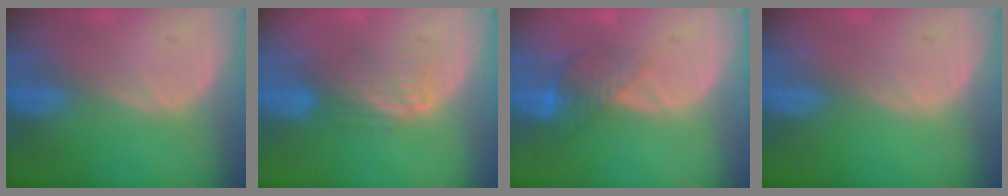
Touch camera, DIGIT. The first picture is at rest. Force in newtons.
{"total": 4.5, "press": 3.8, "slide": 2.3}
{"total": 4.4, "press": 3.8, "slide": 2.1}
{"total": 0.0}